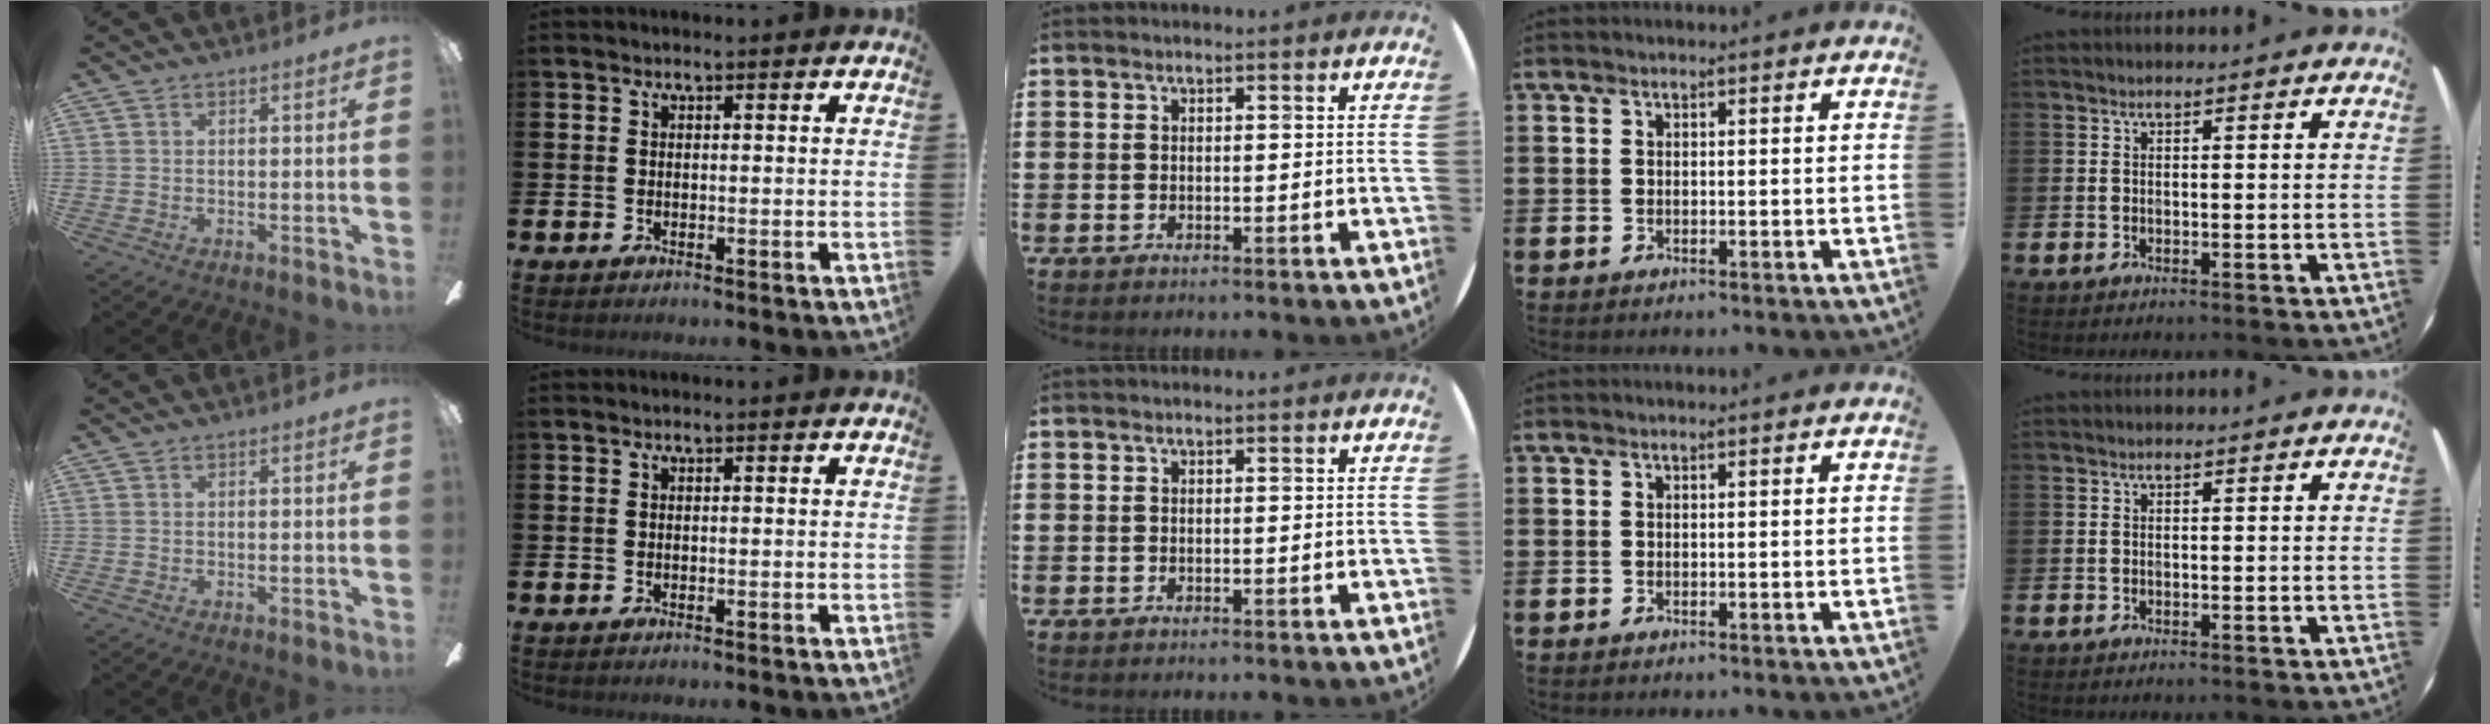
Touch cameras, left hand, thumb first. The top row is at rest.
{}